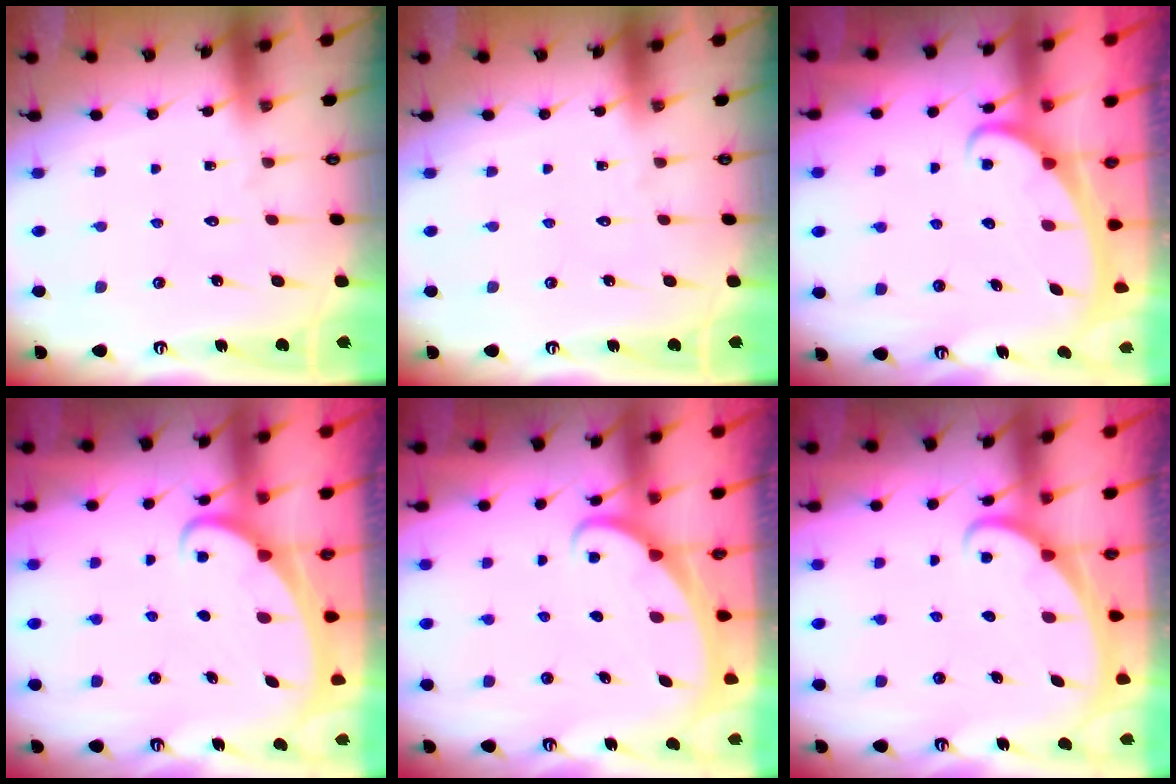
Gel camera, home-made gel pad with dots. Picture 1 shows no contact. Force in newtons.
{"total": 0.0}
{"total": 2.3, "press": 2.2, "slide": 0.3}
{"total": 1.9, "press": 1.9, "slide": 0.3}
{"total": 1.7, "press": 1.7, "slide": 0.1}
{"total": 1.7, "press": 1.7, "slide": 0.1}